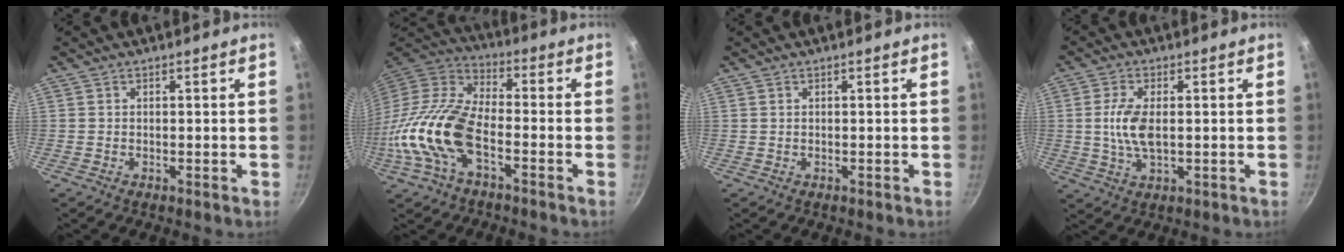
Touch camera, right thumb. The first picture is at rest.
{"total": 17.5, "force": [-5.6, 8.9, 13.9], "torque": [-0.270, 0.039, -0.125]}
{"total": 0.0}
{"total": 7.1, "force": [0.3, 3.4, 6.2], "torque": [-0.128, -0.001, 0.004]}